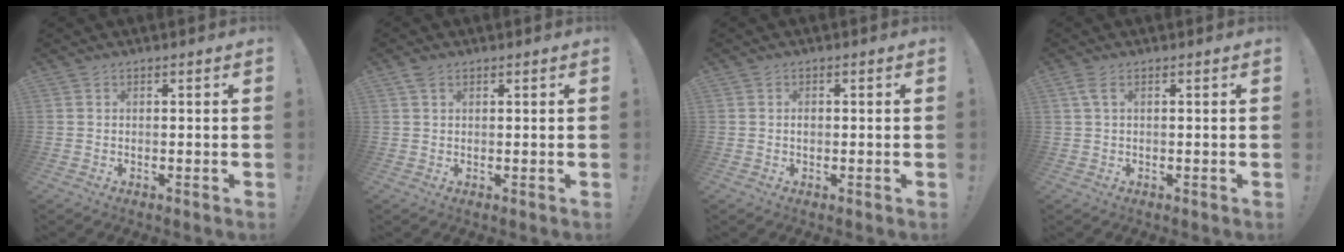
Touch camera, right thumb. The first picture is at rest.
{"total": 2.2, "force": [1.3, 1.2, 1.2], "torque": [-0.022, 0.001, 0.024]}
{"total": 0.8, "force": [-0.3, 0.5, 0.5], "torque": [-0.007, 0.001, -0.007]}
{"total": 2.5, "force": [0.8, 0.6, 2.3], "torque": [-0.049, 0.002, 0.015]}